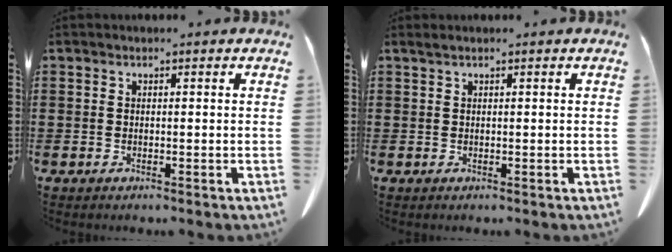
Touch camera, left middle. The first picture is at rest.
{"total": 0.6, "force": [0.4, 0.0, 0.4], "torque": [-0.009, -0.002, 0.008]}